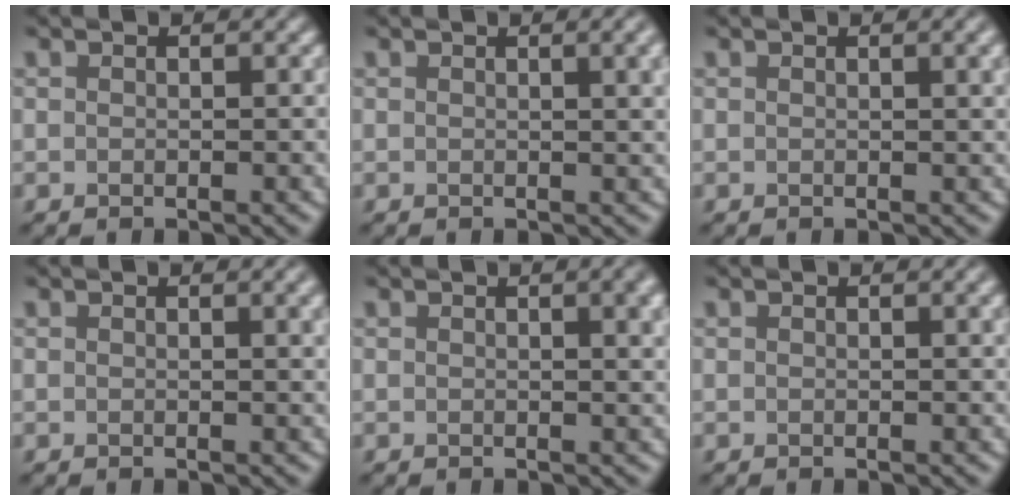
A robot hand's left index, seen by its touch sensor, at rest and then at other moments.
{"total": 3.5, "force": [1.1, 1.3, 3.1], "torque": [-0.025, 0.008, 0.015]}
{"total": 2.2, "force": [0.8, 0.7, 1.9], "torque": [-0.015, 0.006, 0.009]}
{"total": 2.1, "force": [0.8, 0.7, 1.8], "torque": [-0.014, 0.005, 0.009]}
{"total": 4.1, "force": [1.4, 1.5, 3.5], "torque": [-0.029, 0.009, 0.017]}
{"total": 1.3, "force": [0.5, 0.4, 1.1], "torque": [-0.012, 0.004, 0.005]}